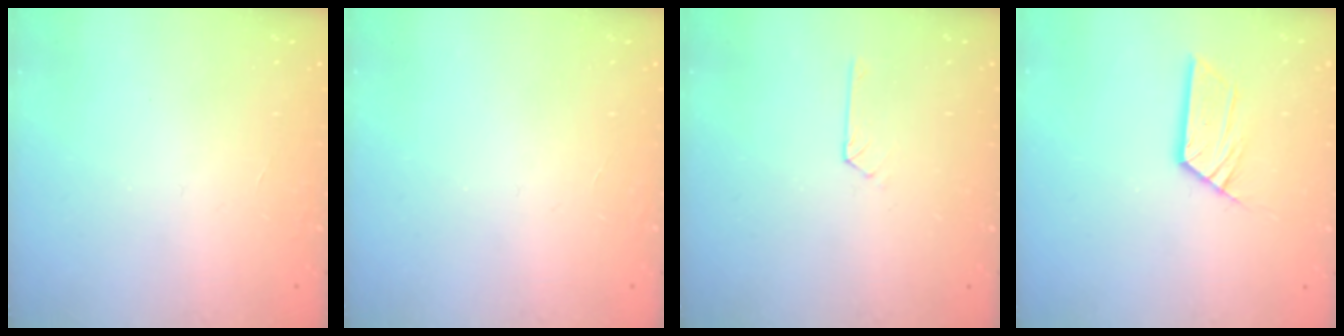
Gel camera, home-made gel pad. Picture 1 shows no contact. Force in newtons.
{"total": 0.0}
{"total": 1.9, "press": 1.9, "slide": 0.2}
{"total": 8.4, "press": 8.3, "slide": 0.4}